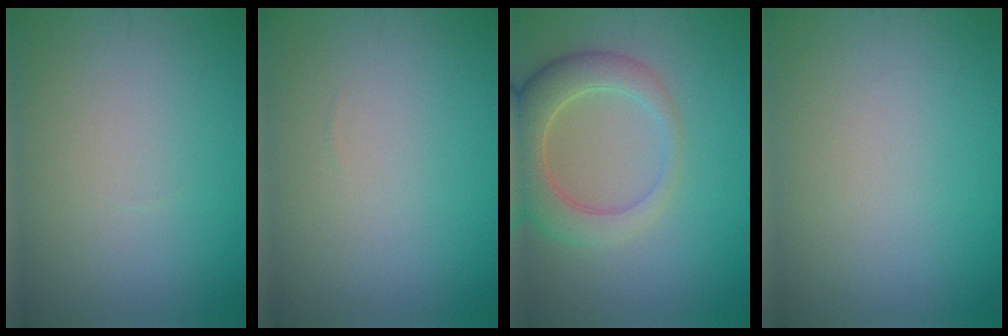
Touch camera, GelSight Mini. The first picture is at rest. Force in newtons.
{"total": 0.0}
{"total": 5.4, "press": 5.3, "slide": 0.7}
{"total": 0.0}